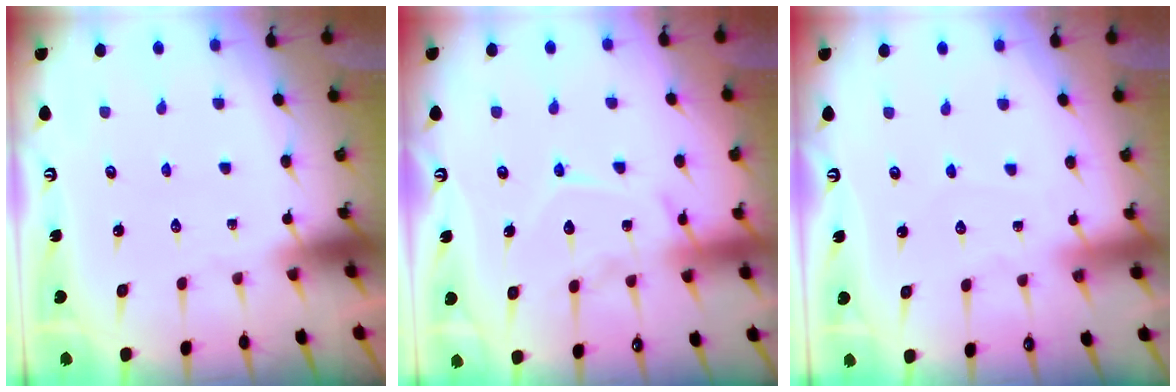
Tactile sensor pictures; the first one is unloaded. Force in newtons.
{"total": 12.2, "press": 12.2, "slide": 1.1}
{"total": 4.3, "press": 4.2, "slide": 0.5}